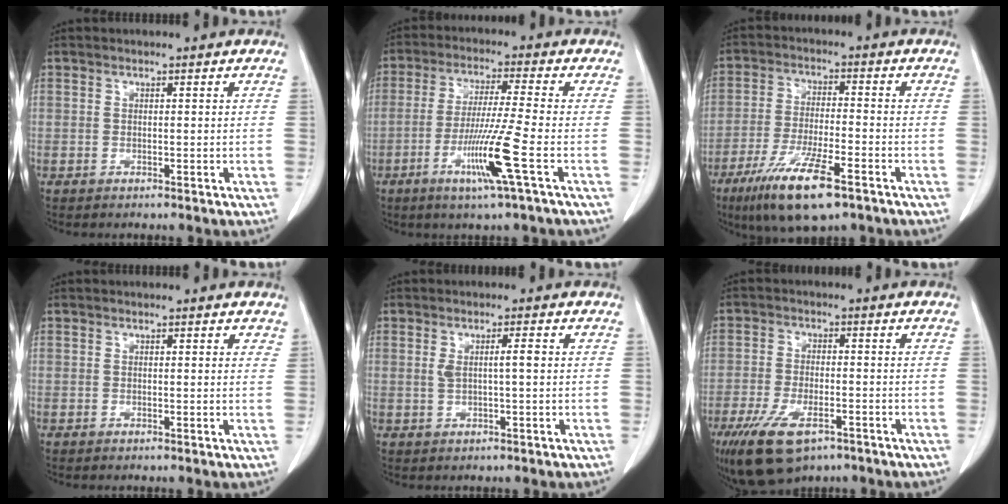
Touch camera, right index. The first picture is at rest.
{"total": 9.7, "force": [-3.7, -1.5, 8.9], "torque": [-0.166, -0.019, -0.073]}
{"total": 12.0, "force": [-7.3, 2.1, 9.3], "torque": [-0.179, -0.024, -0.123]}
{"total": 1.2, "force": [0.9, 0.5, 0.6], "torque": [-0.002, 0.000, 0.004]}
{"total": 2.8, "force": [0.5, 0.3, 2.8], "torque": [-0.045, 0.006, 0.014]}
{"total": 11.4, "force": [-6.9, 4.8, 7.7], "torque": [-0.157, -0.016, -0.116]}